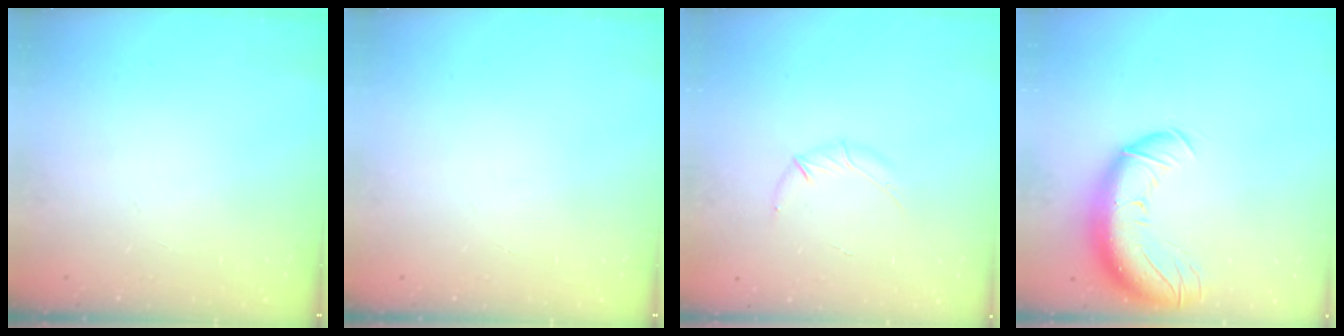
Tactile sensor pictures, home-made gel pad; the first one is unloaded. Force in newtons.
{"total": 0.0}
{"total": 5.8, "press": 5.7, "slide": 1.3}
{"total": 15.5, "press": 15.0, "slide": 3.8}